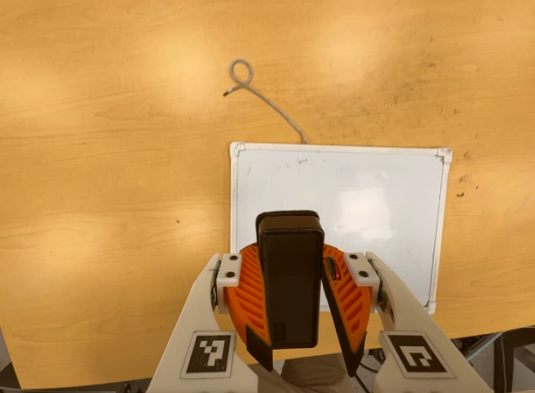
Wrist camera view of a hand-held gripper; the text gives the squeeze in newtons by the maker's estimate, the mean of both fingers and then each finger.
{"total": 10.4, "left": 10.1, "right": 10.7}